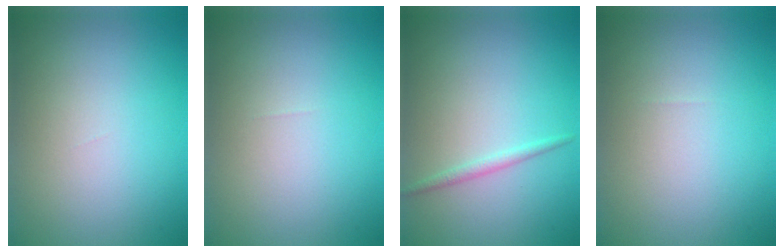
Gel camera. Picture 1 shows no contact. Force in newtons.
{"total": 0.0}
{"total": 1.1, "press": 1.1, "slide": 0.0}
{"total": 0.0}